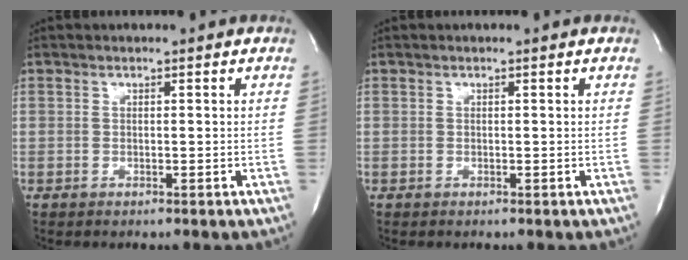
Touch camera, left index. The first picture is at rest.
{"total": 0.0}